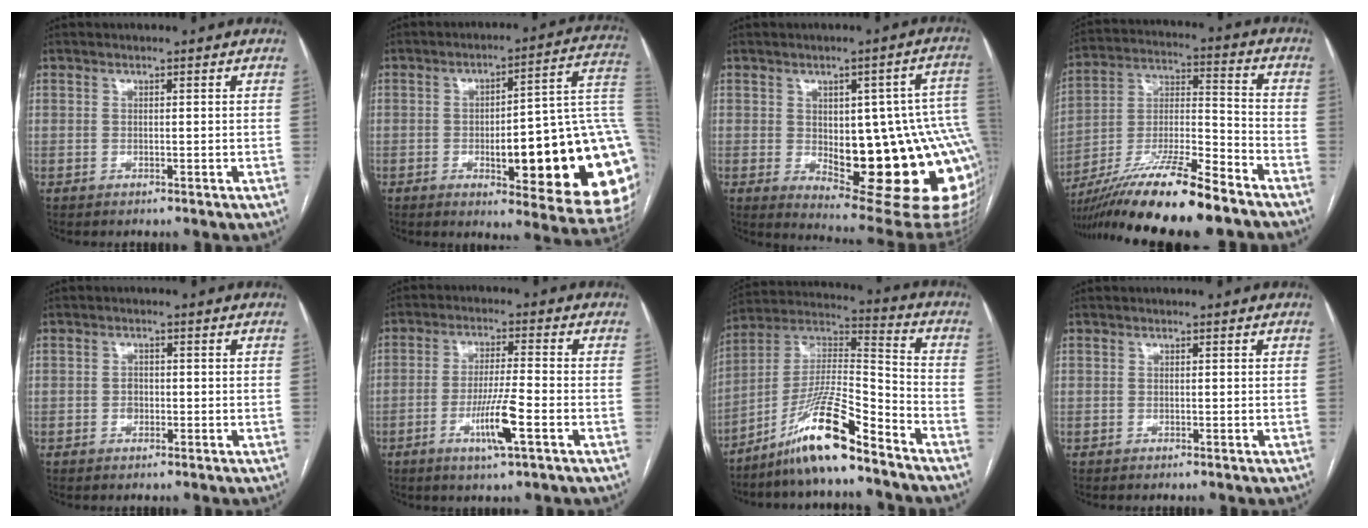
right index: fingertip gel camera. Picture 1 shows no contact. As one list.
[{"total": 26.7, "force": [-3.7, 5.1, 26.0], "torque": [-0.230, 0.018, -0.040]}, {"total": 22.6, "force": [-3.2, 7.4, 21.1], "torque": [-0.183, 0.014, -0.018]}, {"total": 18.6, "force": [-14.4, 1.1, 11.8], "torque": [-0.240, -0.025, -0.262]}, {"total": 1.5, "force": [-0.3, 1.2, 0.8], "torque": [-0.011, 0.004, -0.004]}, {"total": 7.8, "force": [-3.1, 0.0, 7.1], "torque": [-0.135, -0.011, -0.056]}, {"total": 14.0, "force": [-10.0, 0.6, 9.7], "torque": [-0.187, 0.008, -0.182]}, {"total": 0.0}]